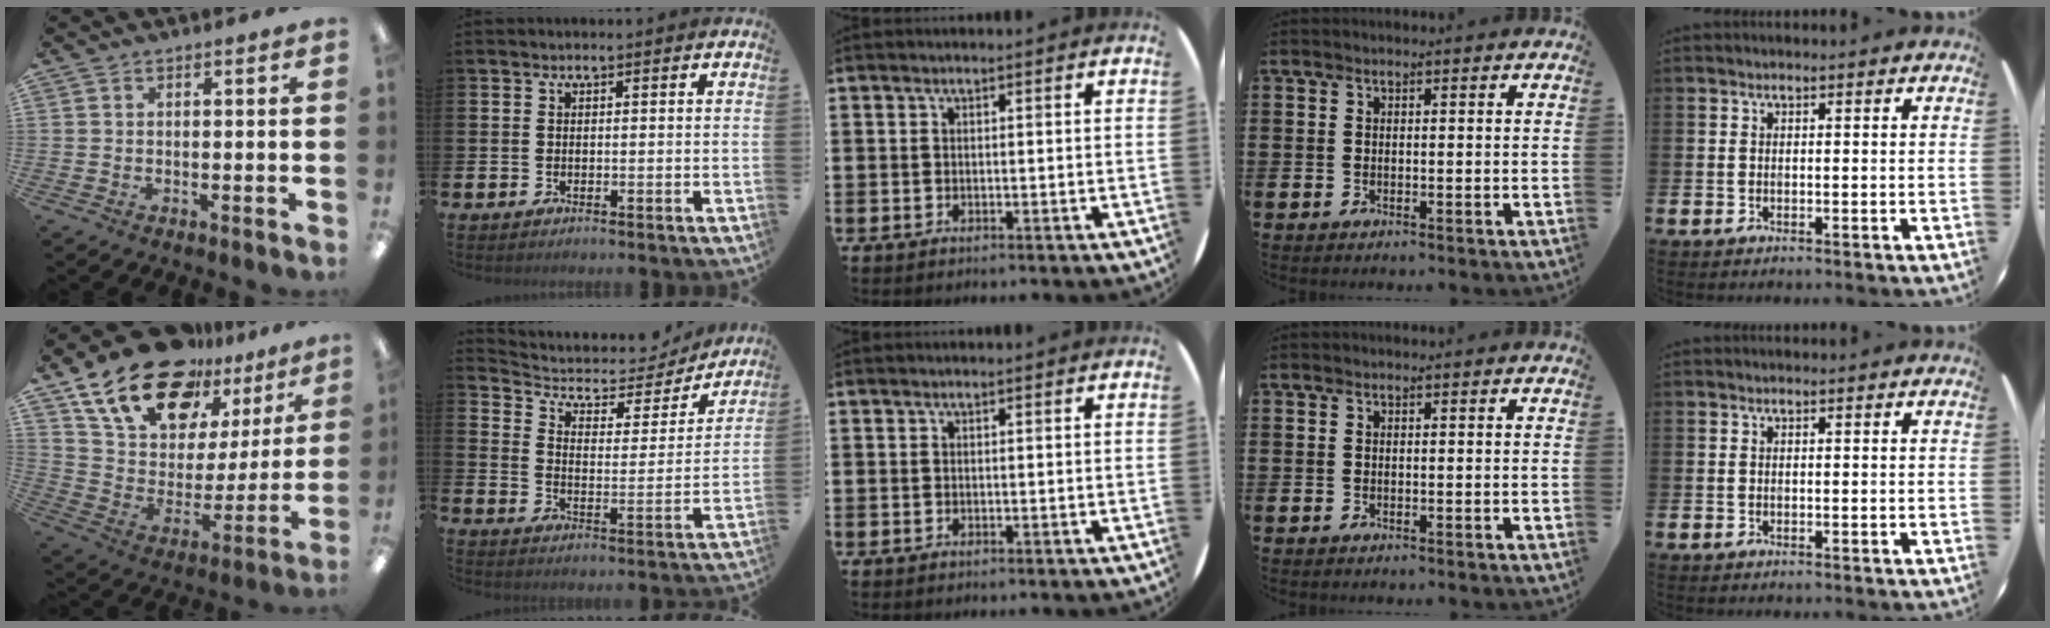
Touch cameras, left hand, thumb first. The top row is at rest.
{"thumb": {"total": 21.8, "force": [15.9, 11.3, 9.9], "torque": [-0.184, -0.095, 0.290]}, "index": {"total": 5.4, "force": [4.7, 2.4, 1.2], "torque": [-0.052, -0.039, 0.072]}}